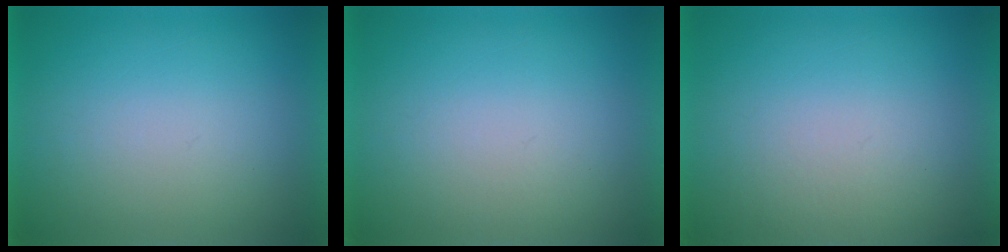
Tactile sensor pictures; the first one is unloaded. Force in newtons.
{"total": 1.0}
{"total": 2.0}